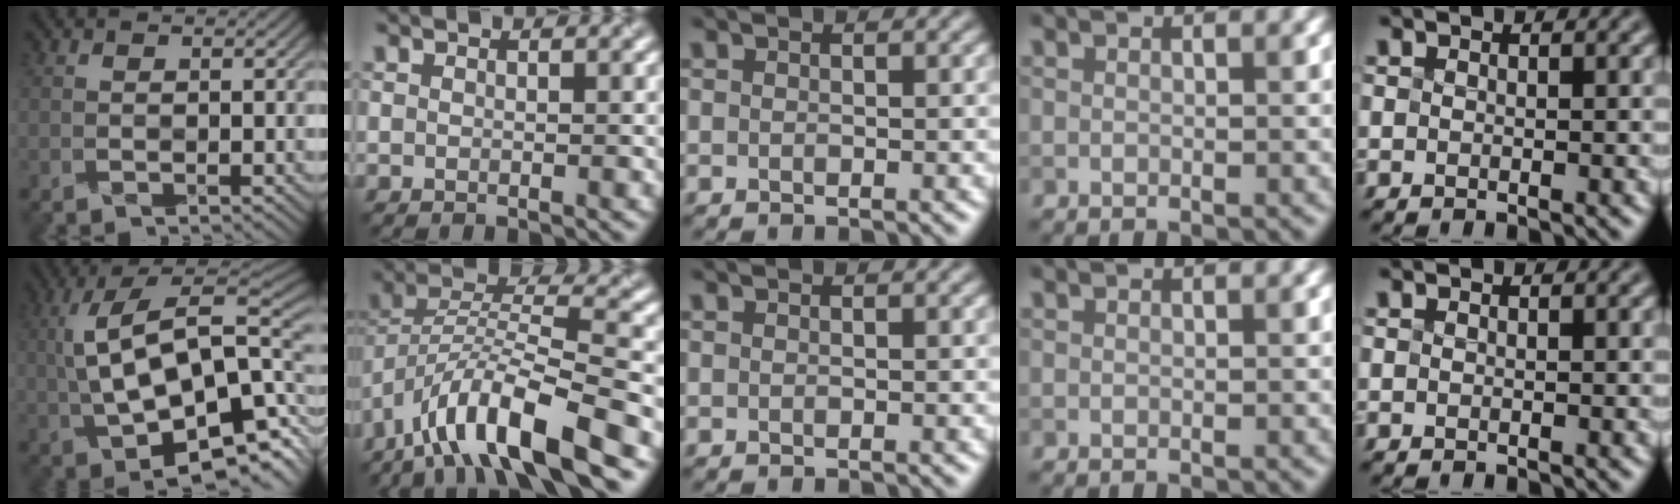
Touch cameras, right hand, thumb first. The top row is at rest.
{"thumb": {"total": 17.1, "force": [-0.1, 8.1, 15.0], "torque": [-0.246, 0.005, 0.003]}, "index": {"total": 11.2, "force": [-7.1, 2.9, 8.2], "torque": [-0.141, 0.011, -0.139]}}